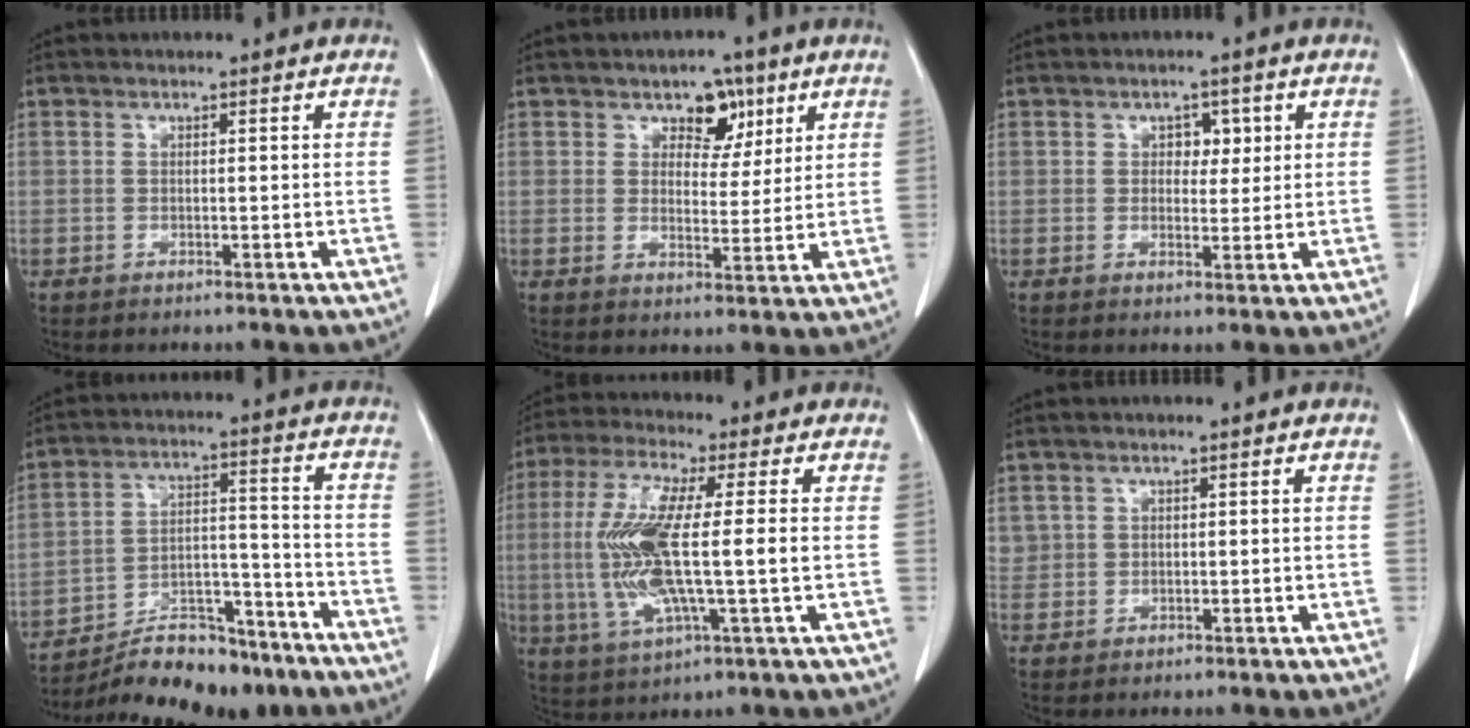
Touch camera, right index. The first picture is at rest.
{"total": 5.8, "force": [3.2, 3.8, 3.0], "torque": [-0.030, 0.007, 0.046]}
{"total": 3.1, "force": [1.0, 2.1, 2.0], "torque": [-0.020, 0.006, 0.012]}
{"total": 15.2, "force": [-13.2, 4.6, 5.9], "torque": [-0.089, 0.035, -0.212]}
{"total": 13.9, "force": [-0.3, 1.8, 13.8], "torque": [-0.293, -0.004, -0.007]}
{"total": 1.9, "force": [0.8, 1.8, 0.1], "torque": [0.014, 0.006, 0.011]}